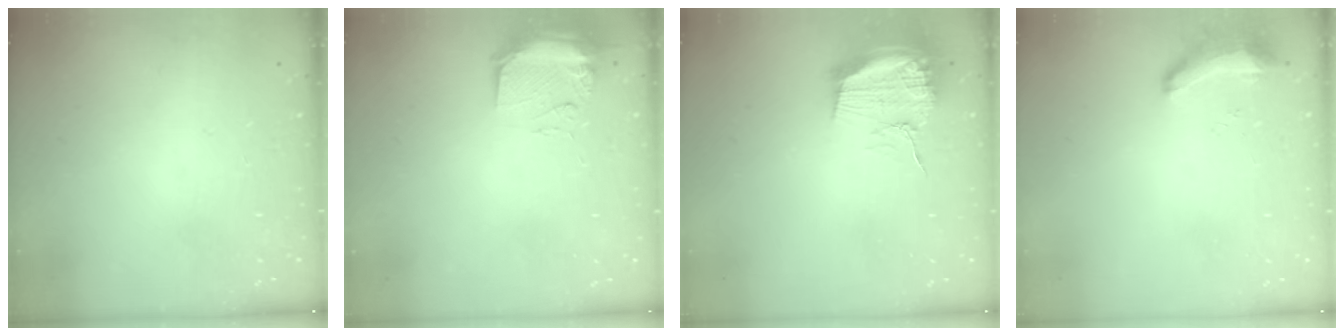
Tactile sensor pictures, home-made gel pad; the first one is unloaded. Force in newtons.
{"total": 9.3, "press": 9.1, "slide": 1.7}
{"total": 16.1, "press": 16.1, "slide": 0.2}
{"total": 8.8, "press": 8.7, "slide": 1.3}